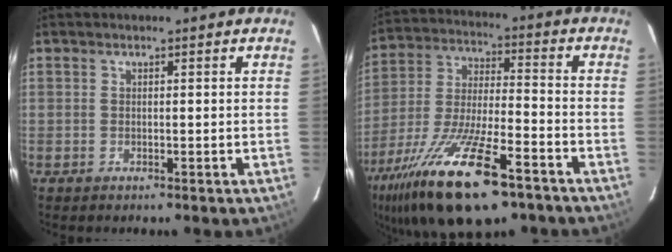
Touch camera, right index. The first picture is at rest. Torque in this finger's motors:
{"motor_torque": [1.26, -0.88, 1.05, 0.21]}